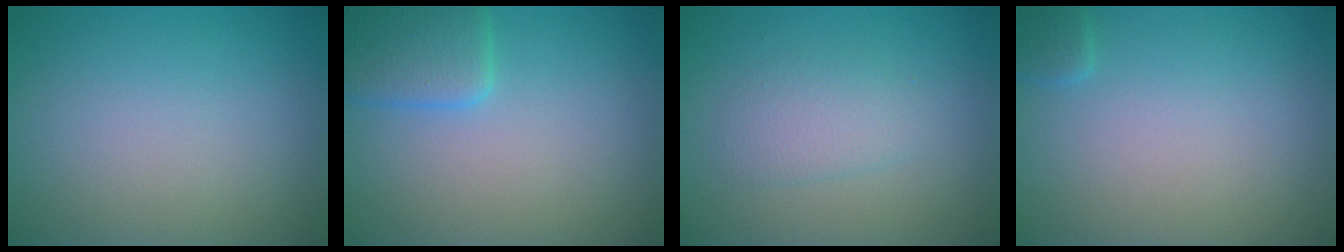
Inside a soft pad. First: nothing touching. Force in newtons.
{"total": 3.5, "press": 3.5, "slide": 0.2}
{"total": 2.1, "press": 2.1, "slide": 0.1}
{"total": 1.0, "press": 1.0, "slide": 0.1}